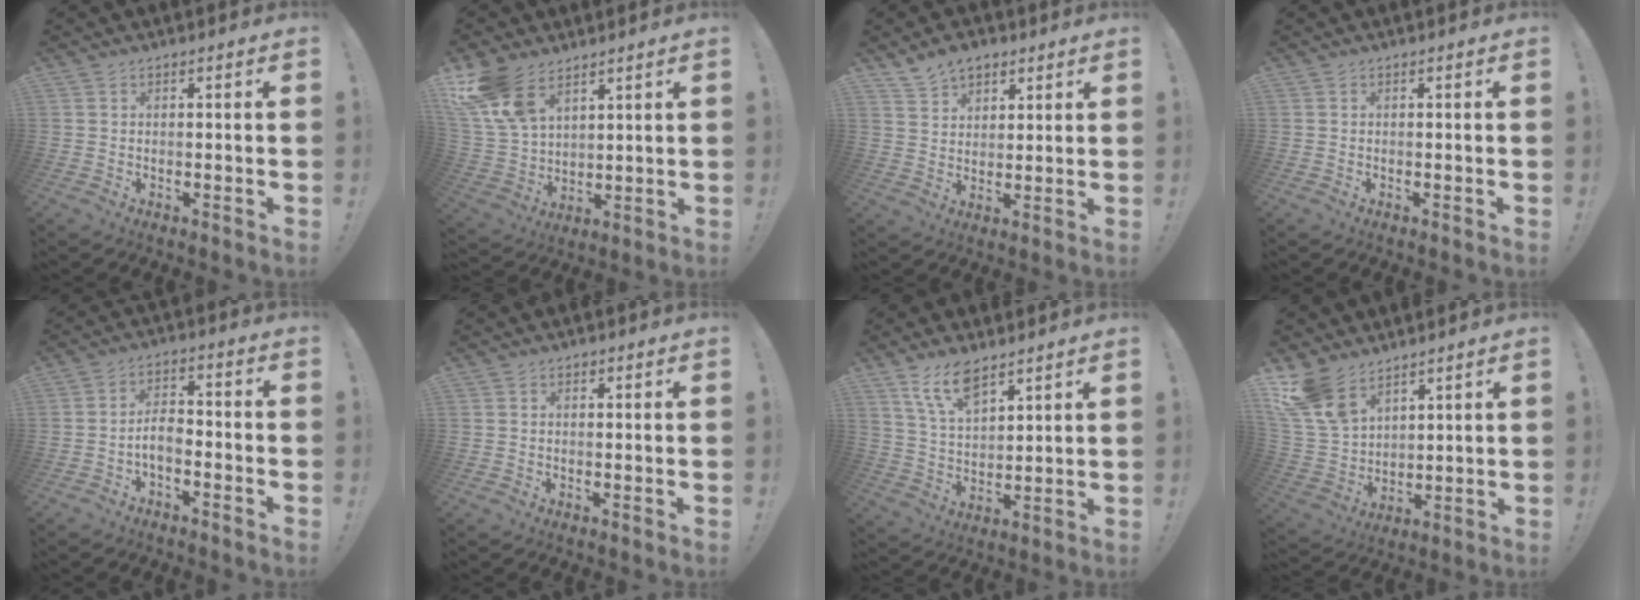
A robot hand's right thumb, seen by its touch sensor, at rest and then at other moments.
{"total": 14.1, "force": [9.1, 7.9, 7.3], "torque": [-0.160, -0.045, 0.178]}
{"total": 7.7, "force": [5.5, 4.8, 2.4], "torque": [-0.037, -0.029, 0.105]}
{"total": 0.0}
{"total": 5.3, "force": [-2.6, 2.6, 3.9], "torque": [-0.080, 0.002, -0.048]}
{"total": 0.6, "force": [0.2, 0.4, 0.3], "torque": [-0.002, 0.000, 0.003]}
{"total": 10.0, "force": [7.4, 4.0, 5.4], "torque": [-0.104, -0.038, 0.141]}
{"total": 13.7, "force": [9.6, 7.8, 5.9], "torque": [-0.136, -0.053, 0.190]}